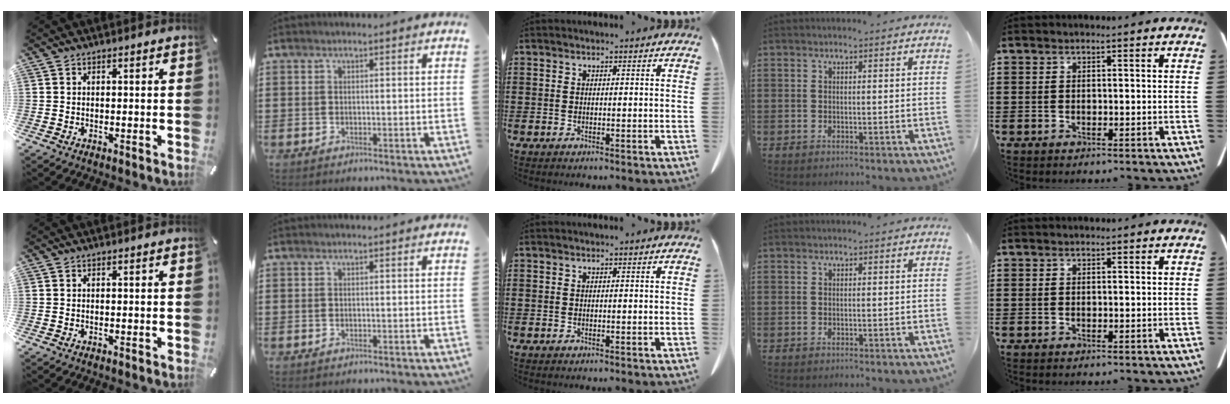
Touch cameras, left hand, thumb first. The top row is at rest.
{}